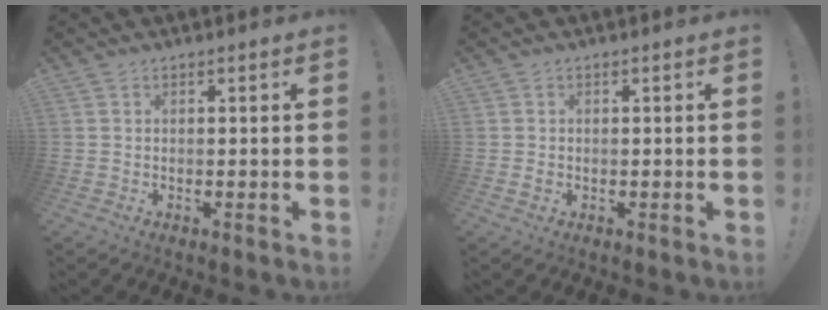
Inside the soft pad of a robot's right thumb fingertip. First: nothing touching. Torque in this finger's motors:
{"motor_torque": [0.40, 0.20, 0.08, -0.45, -0.04]}